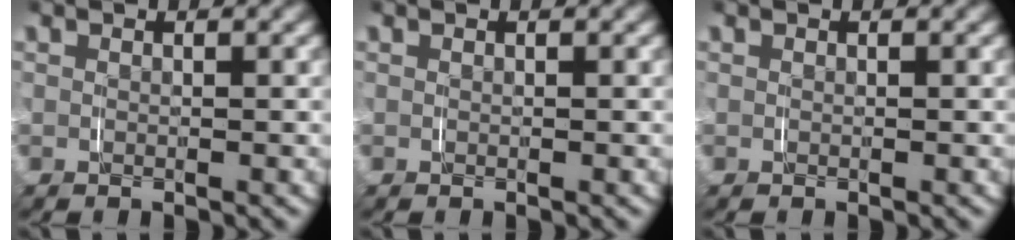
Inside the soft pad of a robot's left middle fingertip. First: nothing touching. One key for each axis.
{"total": 0.0}
{"total": 0.0}